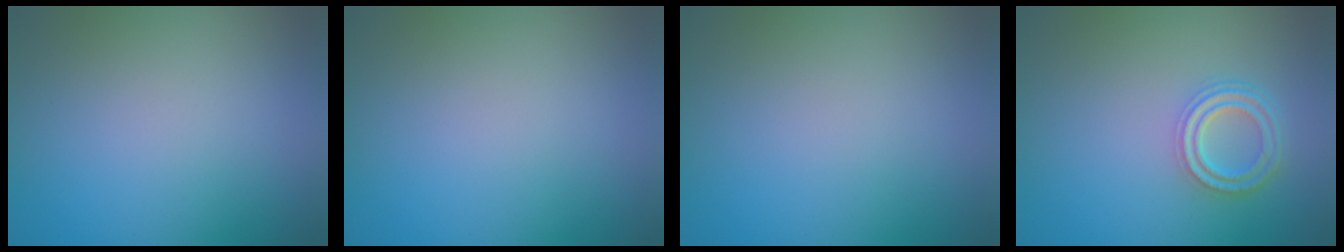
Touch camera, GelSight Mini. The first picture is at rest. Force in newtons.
{"total": 0.0}
{"total": 0.0}
{"total": 3.6, "press": 2.9, "slide": 2.2}